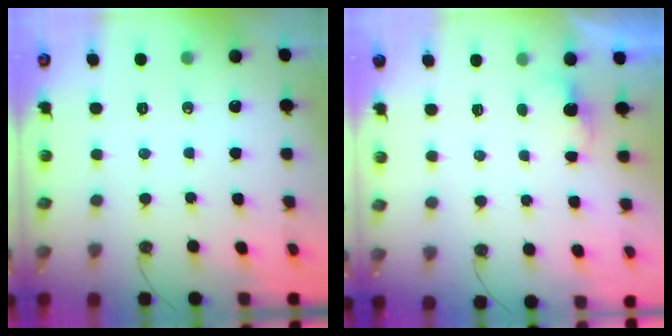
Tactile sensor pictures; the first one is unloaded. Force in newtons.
{"total": 1.7, "press": 1.5, "slide": 0.8}